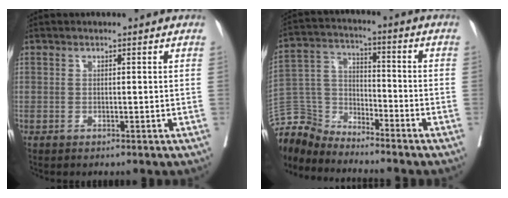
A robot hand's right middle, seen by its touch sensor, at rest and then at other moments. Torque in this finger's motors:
{"motor_torque": [1.00, -1.13, 0.86, 0.10]}